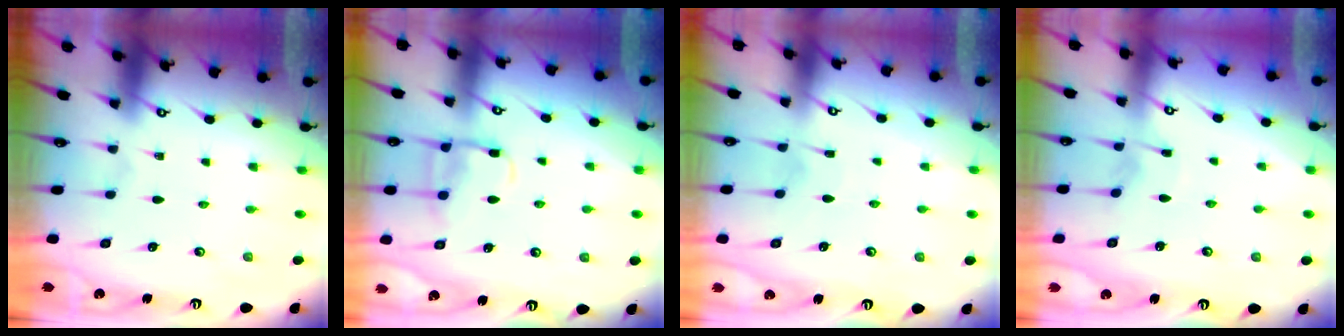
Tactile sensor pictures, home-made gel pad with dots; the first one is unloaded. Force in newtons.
{"total": 11.1, "press": 11.1, "slide": 1.1}
{"total": 3.9, "press": 3.9, "slide": 0.4}
{"total": 3.1, "press": 3.1, "slide": 0.3}